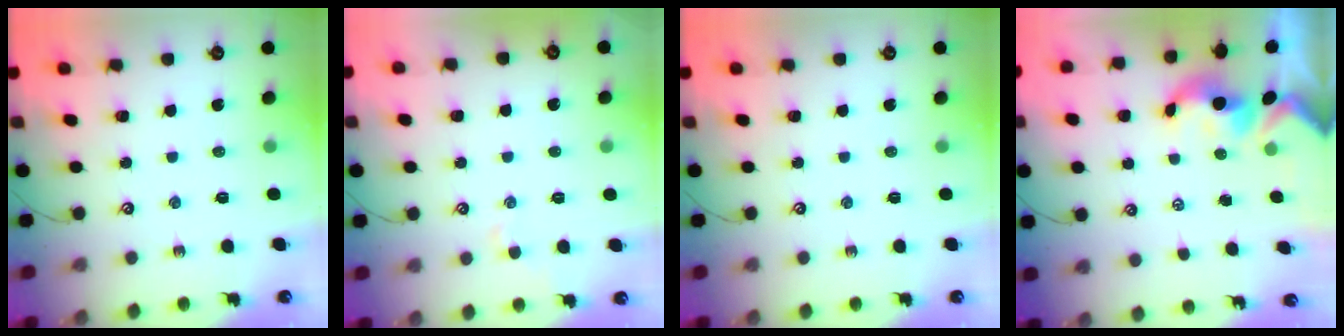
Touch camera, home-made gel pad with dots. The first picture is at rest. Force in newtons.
{"total": 0.9, "press": 0.8, "slide": 0.5}
{"total": 0.0}
{"total": 2.2, "press": 2.1, "slide": 0.7}